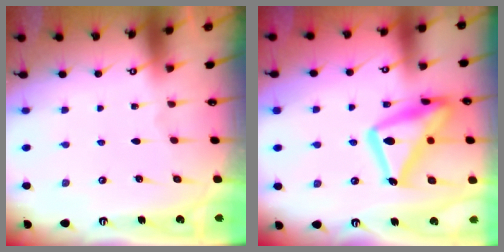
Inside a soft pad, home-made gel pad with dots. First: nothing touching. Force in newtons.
{"total": 20.8, "press": 20.7, "slide": 1.6}